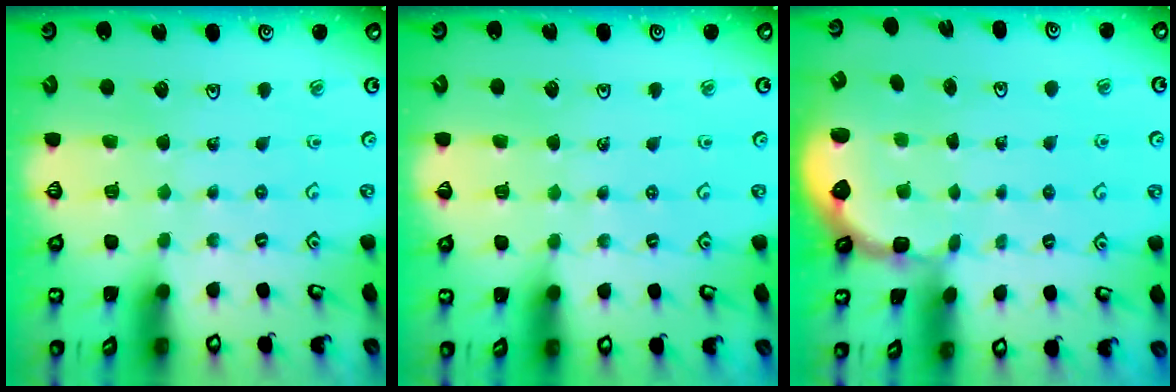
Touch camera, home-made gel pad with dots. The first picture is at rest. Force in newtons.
{"total": 1.3, "press": 1.3, "slide": 0.2}
{"total": 2.6, "press": 2.1, "slide": 1.6}